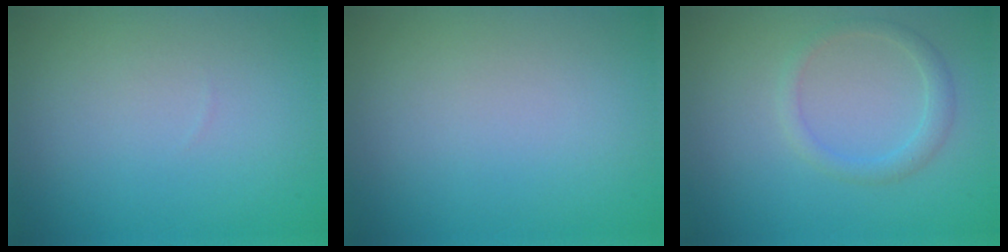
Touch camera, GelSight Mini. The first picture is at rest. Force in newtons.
{"total": 0.0}
{"total": 1.6, "press": 1.6, "slide": 0.1}